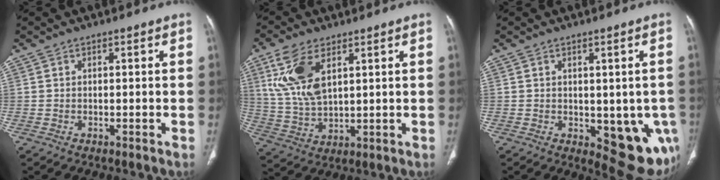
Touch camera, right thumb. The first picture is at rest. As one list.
[{"total": 11.6, "force": [5.0, 5.7, 8.8], "torque": [-0.181, -0.015, 0.107]}, {"total": 11.6, "force": [-3.0, 6.1, 9.4], "torque": [-0.075, -0.016, -0.023]}]